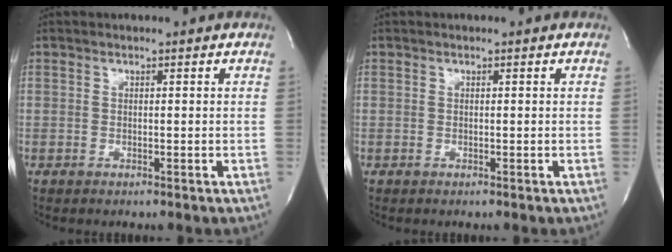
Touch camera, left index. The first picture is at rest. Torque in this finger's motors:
{"motor_torque": [-0.02, 0.02, 0.00, 0.00]}